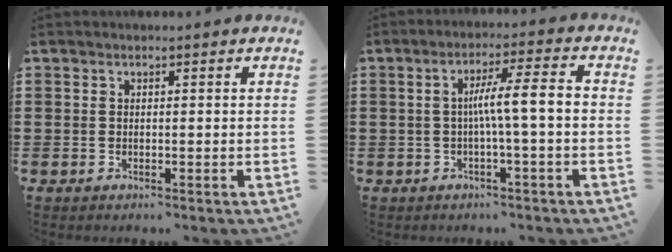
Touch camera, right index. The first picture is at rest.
{"total": 6.0, "force": [-0.7, 0.2, 5.9], "torque": [-0.110, 0.002, -0.020]}